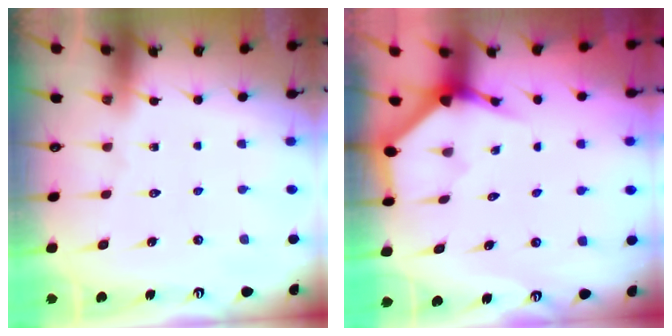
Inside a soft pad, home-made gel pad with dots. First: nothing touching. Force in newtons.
{"total": 3.6, "press": 3.6, "slide": 0.1}